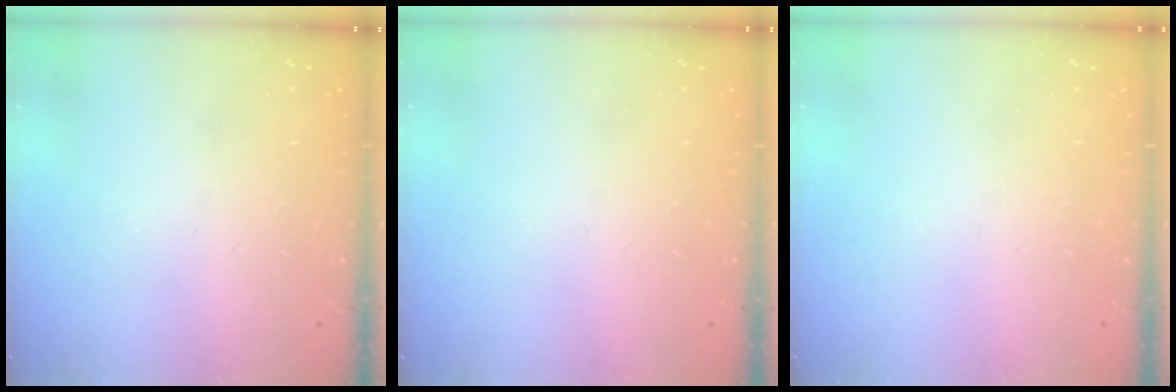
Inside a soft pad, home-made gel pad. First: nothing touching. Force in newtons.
{"total": 0.0}
{"total": 0.0}